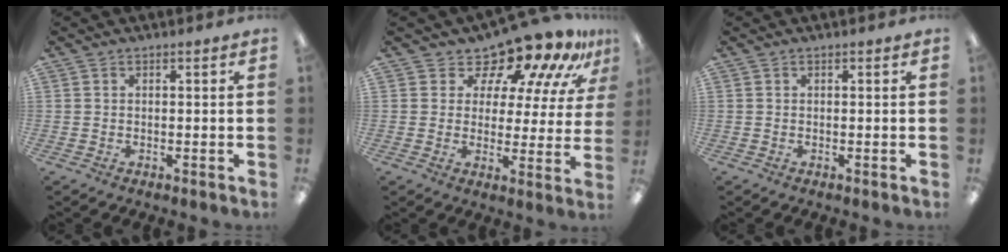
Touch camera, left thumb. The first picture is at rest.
{"total": 12.6, "force": [10.7, 4.6, 4.8], "torque": [-0.090, -0.083, 0.182]}
{"total": 0.0}